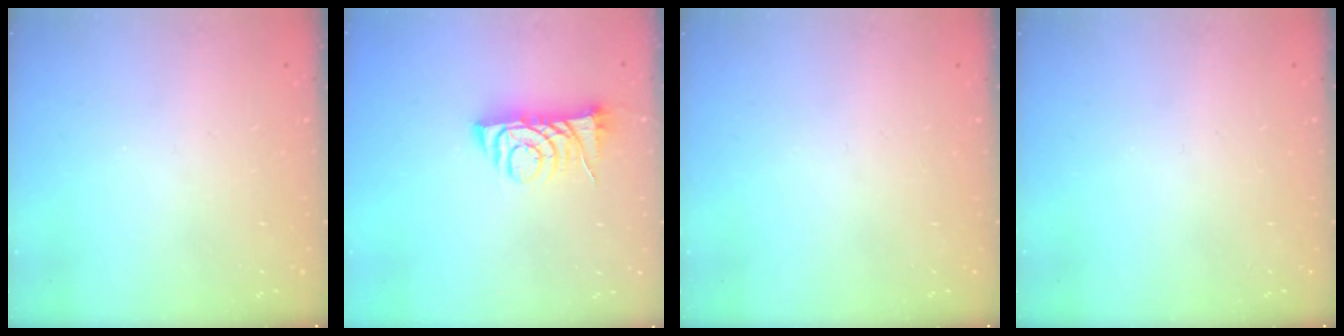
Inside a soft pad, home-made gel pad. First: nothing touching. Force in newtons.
{"total": 7.2, "press": 7.1, "slide": 0.7}
{"total": 0.0}
{"total": 0.0}